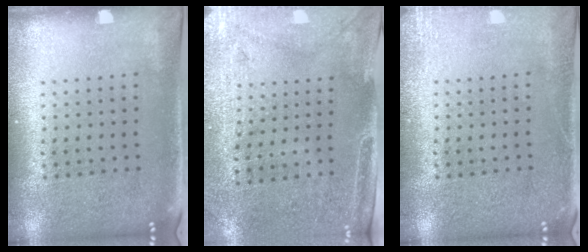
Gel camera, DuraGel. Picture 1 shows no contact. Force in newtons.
{"total": 3.0, "press": 2.5, "slide": 1.6}
{"total": 1.9, "press": 1.9, "slide": 0.3}